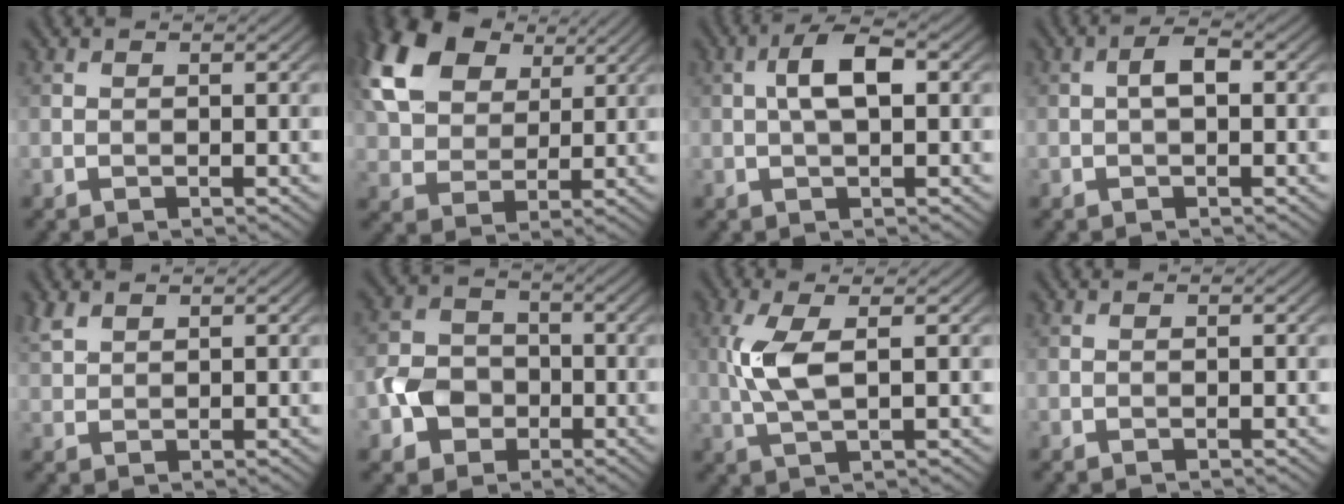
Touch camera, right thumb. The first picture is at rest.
{"total": 14.1, "force": [6.5, 9.1, 8.5], "torque": [-0.212, 0.025, 0.120]}
{"total": 4.8, "force": [0.6, 1.7, 4.4], "torque": [-0.087, 0.013, 0.006]}
{"total": 2.3, "force": [0.0, 0.9, 2.1], "torque": [-0.038, 0.010, -0.005]}
{"total": 2.4, "force": [1.8, 1.0, 1.2], "torque": [-0.034, 0.006, 0.044]}
{"total": 5.5, "force": [-2.0, 4.5, 2.3], "torque": [-0.052, 0.000, -0.052]}
{"total": 5.8, "force": [0.9, 1.8, 5.4], "torque": [-0.133, 0.004, 0.017]}
{"total": 0.0}